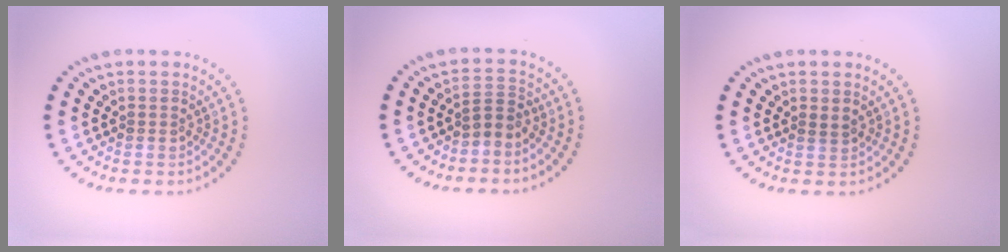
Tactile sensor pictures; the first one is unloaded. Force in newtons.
{"total": 1.7, "press": 1.3, "slide": 1.1}
{"total": 0.7, "press": 0.7, "slide": 0.3}